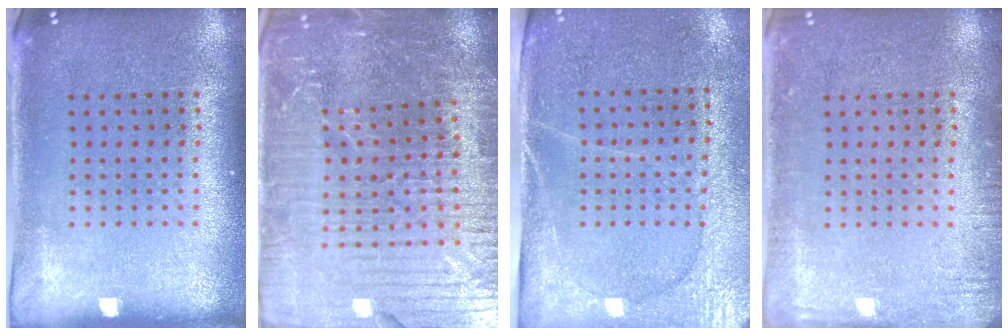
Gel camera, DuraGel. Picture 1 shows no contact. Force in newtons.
{"total": 5.3, "press": 4.9, "slide": 1.9}
{"total": 2.9, "press": 2.6, "slide": 1.3}
{"total": 1.8, "press": 1.8, "slide": 0.2}